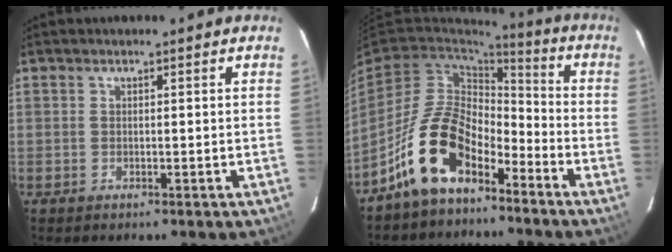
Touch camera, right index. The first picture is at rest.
{"total": 14.0, "force": [-8.6, 7.2, 8.4], "torque": [-0.165, 0.021, -0.158]}